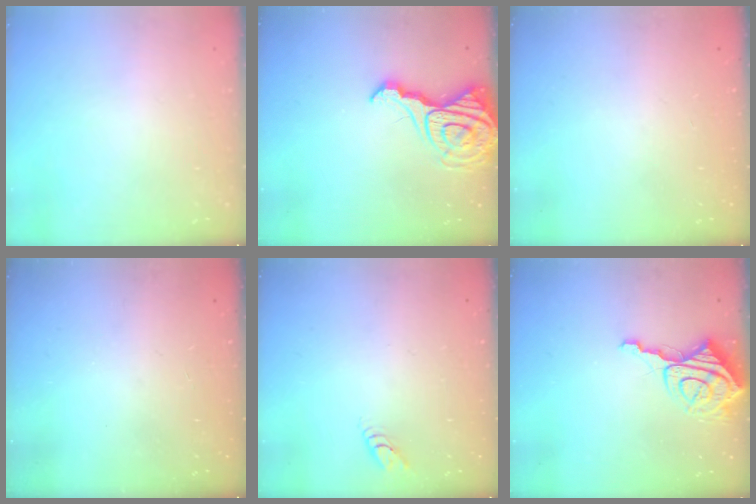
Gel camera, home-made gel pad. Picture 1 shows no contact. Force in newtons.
{"total": 13.7, "press": 13.7, "slide": 1.3}
{"total": 0.0}
{"total": 0.0}
{"total": 2.8, "press": 2.8, "slide": 0.3}
{"total": 9.5, "press": 9.4, "slide": 0.9}